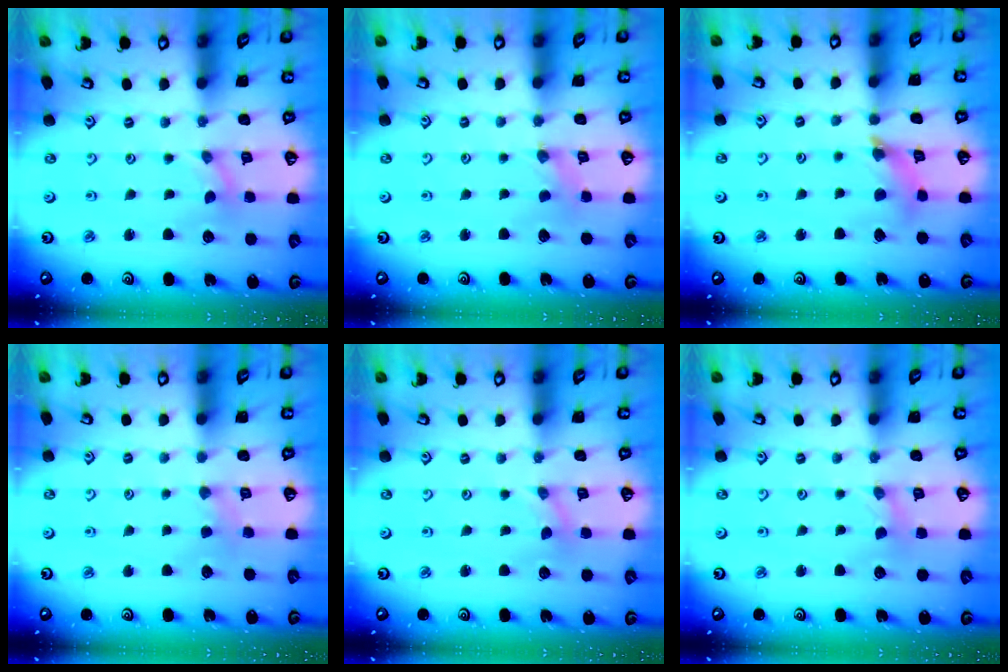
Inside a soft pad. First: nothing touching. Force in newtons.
{"total": 0.0}
{"total": 7.7, "press": 7.7, "slide": 0.7}
{"total": 2.1, "press": 2.1, "slide": 0.5}
{"total": 0.0}
{"total": 1.7, "press": 1.7, "slide": 0.3}